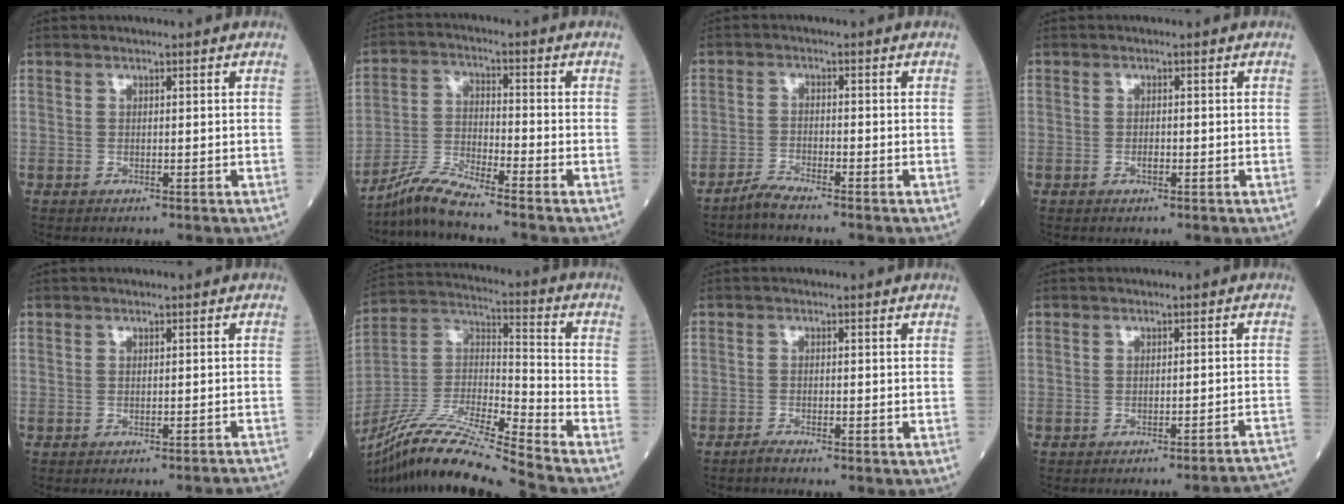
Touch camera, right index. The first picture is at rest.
{"total": 6.5, "force": [-6.0, -1.2, 2.1], "torque": [-0.050, -0.019, -0.120]}
{"total": 2.7, "force": [-2.6, -0.5, 0.7], "torque": [-0.021, -0.011, -0.056]}
{"total": 0.9, "force": [-0.4, 0.3, 0.8], "torque": [-0.014, 0.001, -0.005]}
{"total": 4.2, "force": [-4.1, -0.5, 0.9], "torque": [-0.007, -0.014, -0.042]}
{"total": 20.4, "force": [-18.0, -1.6, 9.3], "torque": [-0.206, -0.007, -0.334]}
{"total": 1.2, "force": [-1.2, -0.2, 0.3], "torque": [-0.011, -0.003, -0.024]}
{"total": 11.1, "force": [-10.8, -1.8, 2.0], "torque": [0.009, -0.012, -0.120]}